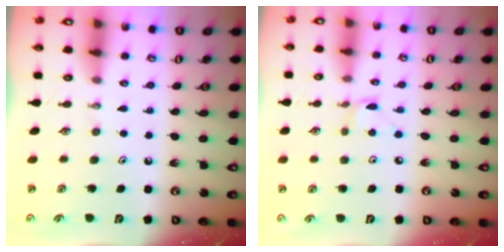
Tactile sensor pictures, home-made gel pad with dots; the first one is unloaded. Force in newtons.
{"total": 2.1, "press": 2.1, "slide": 0.3}